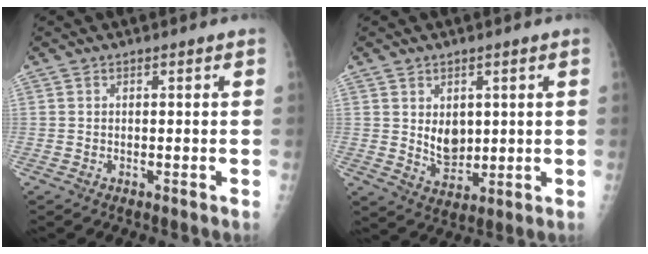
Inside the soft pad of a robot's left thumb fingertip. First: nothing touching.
{"total": 6.4, "force": [1.3, 4.6, 4.3], "torque": [-0.045, -0.018, 0.037]}